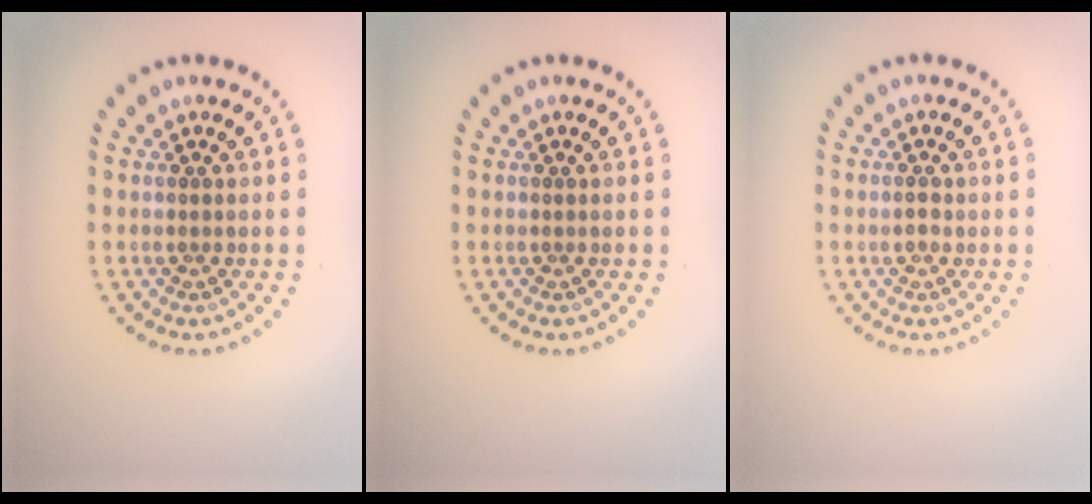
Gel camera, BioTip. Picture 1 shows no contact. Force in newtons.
{"total": 0.0}
{"total": 0.9, "press": 0.9, "slide": 0.2}